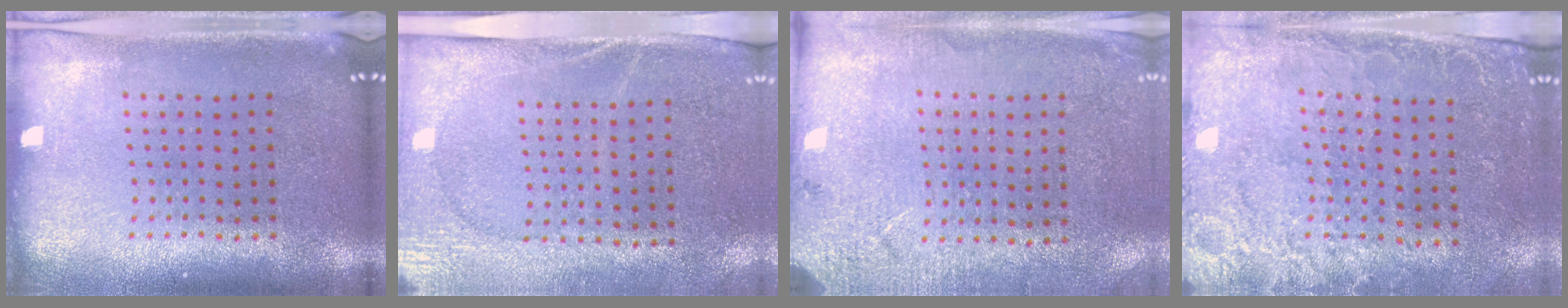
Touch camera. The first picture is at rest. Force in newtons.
{"total": 2.7, "press": 2.3, "slide": 1.5}
{"total": 2.6, "press": 2.5, "slide": 0.8}
{"total": 2.6, "press": 2.3, "slide": 1.3}